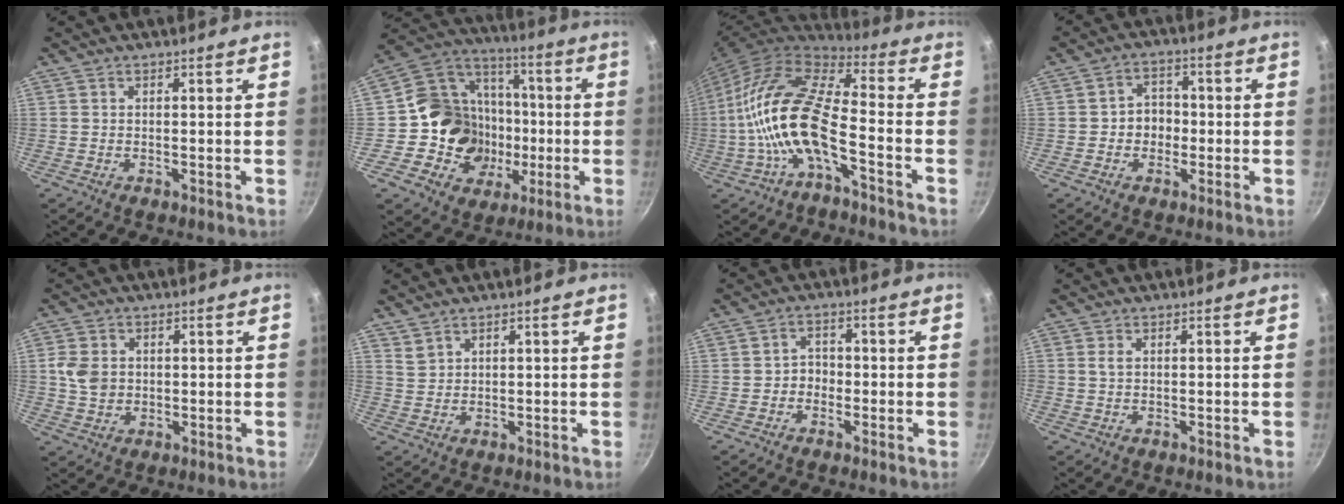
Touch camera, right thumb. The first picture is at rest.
{"total": 19.1, "force": [-2.6, 17.4, 7.5], "torque": [-0.090, 0.030, -0.040]}
{"total": 16.5, "force": [-4.8, 6.1, 14.5], "torque": [-0.285, 0.047, -0.106]}
{"total": 5.4, "force": [-0.8, 4.7, 2.7], "torque": [-0.003, 0.015, -0.017]}
{"total": 5.7, "force": [0.6, 4.7, 3.2], "torque": [-0.051, 0.001, 0.008]}
{"total": 2.0, "force": [1.7, 0.8, 0.4], "torque": [-0.002, -0.001, 0.040]}
{"total": 3.0, "force": [-1.0, 2.5, 1.3], "torque": [0.002, 0.015, -0.022]}
{"total": 1.1, "force": [0.3, 0.5, 0.9], "torque": [-0.018, 0.001, 0.006]}